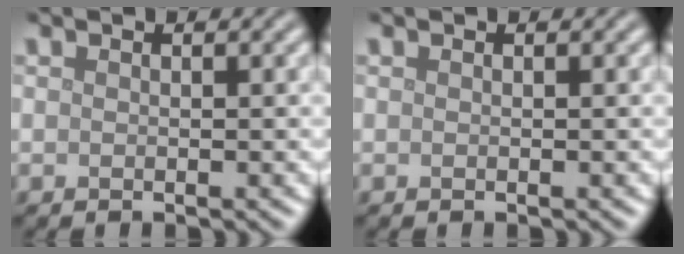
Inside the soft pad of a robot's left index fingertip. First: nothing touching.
{"total": 0.0}